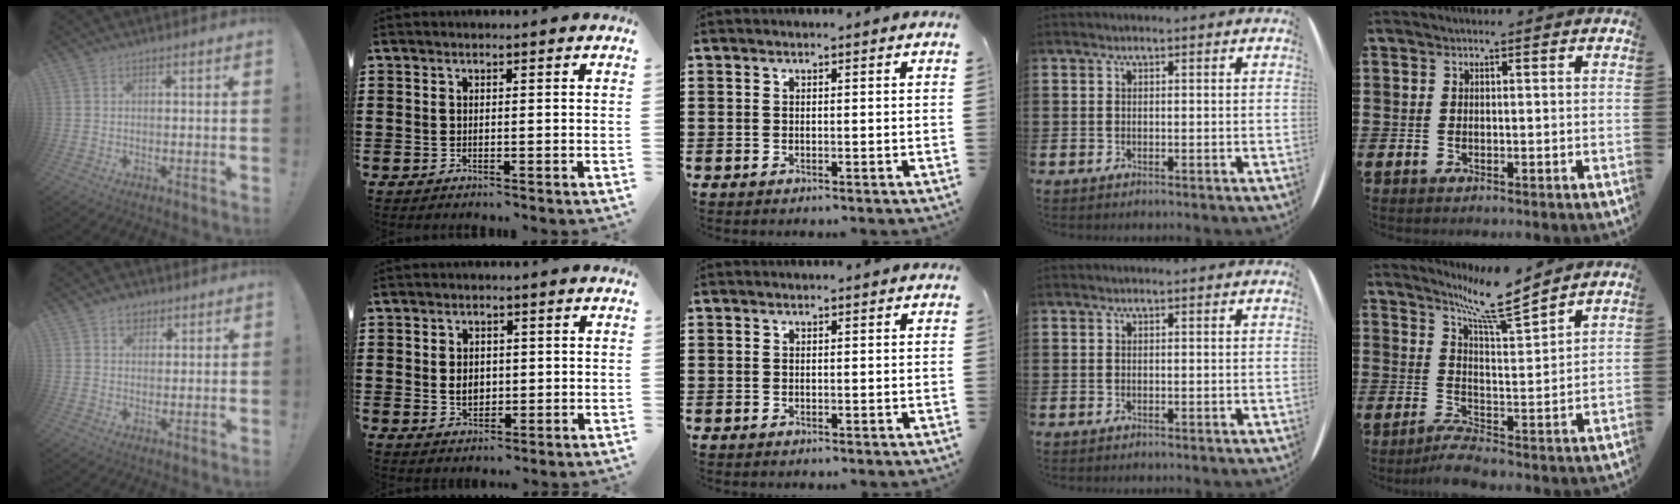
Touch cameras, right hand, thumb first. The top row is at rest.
{"thumb": {"total": 4.4, "force": [2.8, 3.2, 1.1], "torque": [0.000, -0.011, 0.049]}, "index": {"total": 3.2, "force": [0.0, 2.3, 2.2], "torque": [-0.040, 0.005, -0.004]}, "little": {"total": 7.4, "force": [5.4, 0.2, 5.0], "torque": [-0.097, -0.036, 0.087]}}